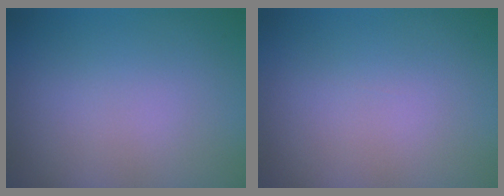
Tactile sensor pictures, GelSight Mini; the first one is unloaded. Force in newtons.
{"total": 0.0}